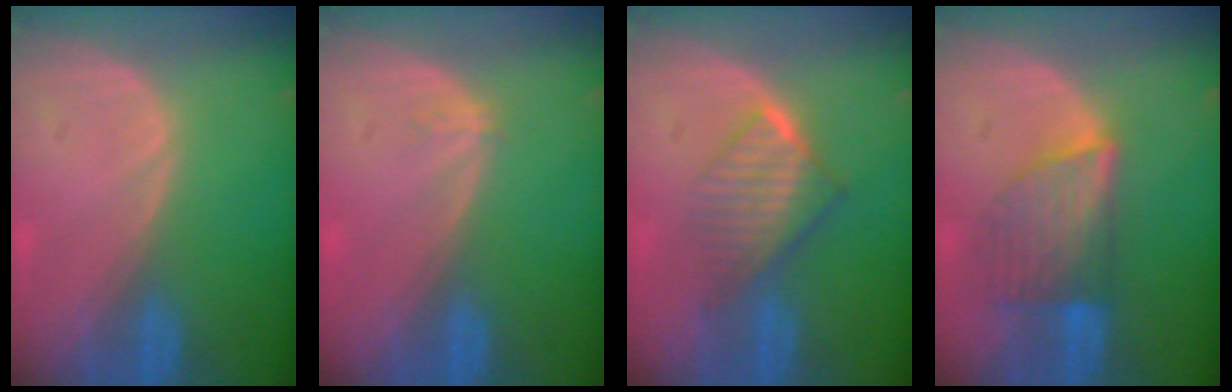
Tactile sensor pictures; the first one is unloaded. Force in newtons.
{"total": 0.9, "press": 0.6, "slide": 0.6}
{"total": 6.4, "press": 5.7, "slide": 2.9}
{"total": 6.7, "press": 6.6, "slide": 1.3}